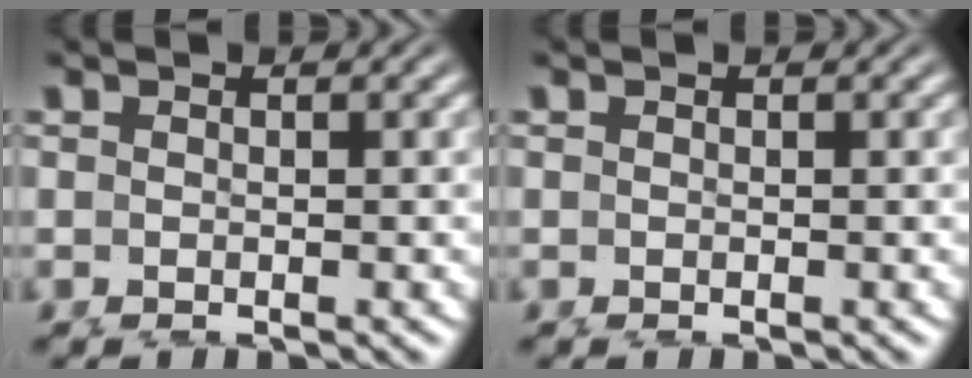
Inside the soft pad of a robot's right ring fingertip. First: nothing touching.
{"total": 0.0}